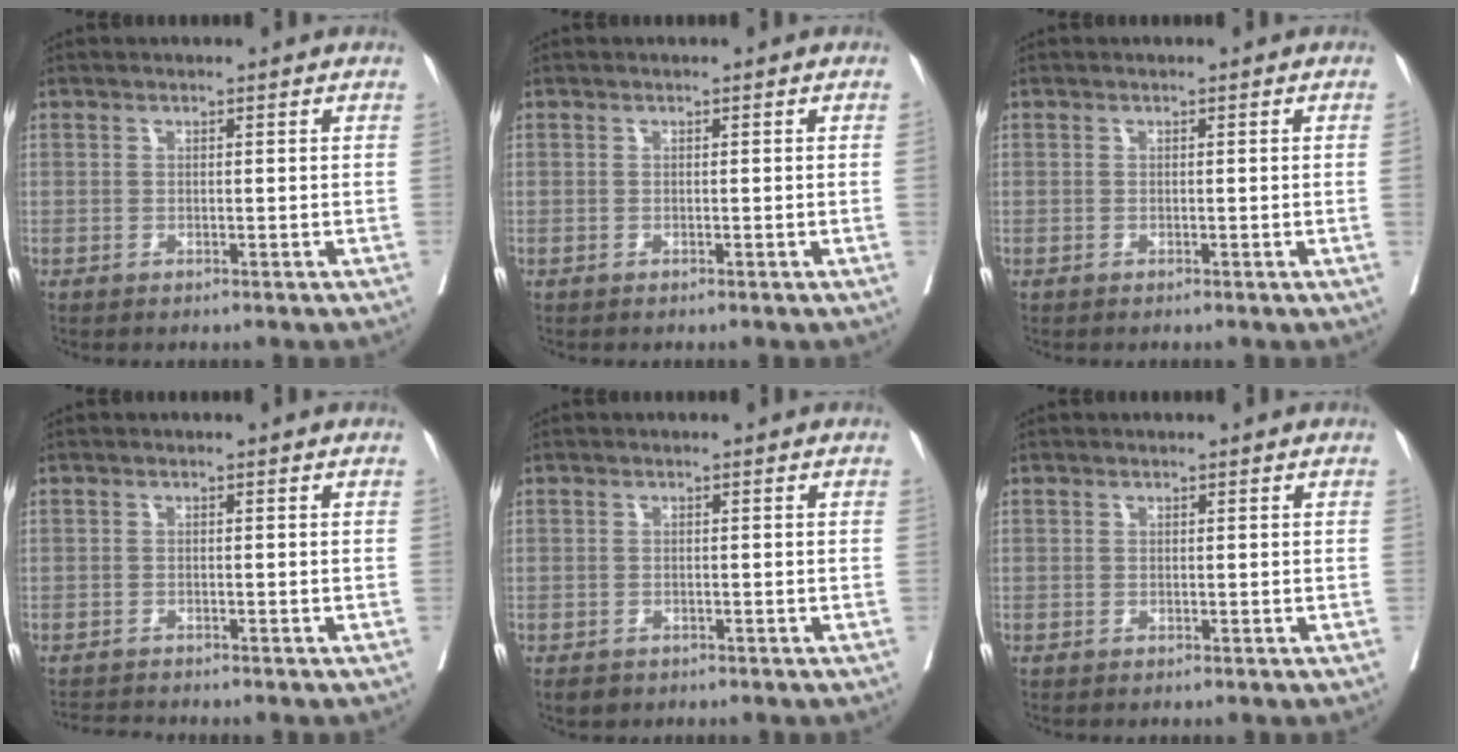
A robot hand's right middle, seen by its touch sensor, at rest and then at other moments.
{"total": 0.6, "force": [0.0, -0.3, 0.6], "torque": [-0.002, 0.002, -0.001]}
{"total": 1.1, "force": [-0.1, -0.5, 1.0], "torque": [-0.009, 0.001, 0.000]}
{"total": 2.1, "force": [-2.0, -0.2, 0.0], "torque": [-0.001, -0.013, -0.034]}
{"total": 2.8, "force": [-2.0, 1.8, 0.9], "torque": [-0.014, -0.003, -0.031]}
{"total": 0.0}